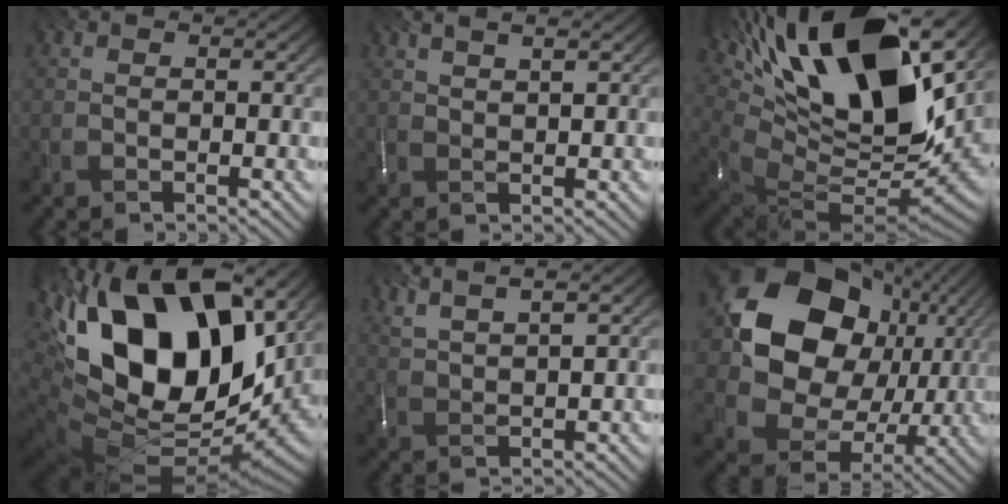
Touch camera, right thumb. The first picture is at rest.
{"total": 2.6, "force": [1.7, 0.2, 1.9], "torque": [-0.033, 0.005, 0.031]}
{"total": 19.2, "force": [7.8, 7.6, 15.9], "torque": [-0.283, 0.021, 0.141]}
{"total": 21.4, "force": [5.2, 13.1, 16.1], "torque": [-0.348, -0.006, 0.108]}
{"total": 5.2, "force": [3.9, 0.7, 3.3], "torque": [-0.059, 0.012, 0.063]}
{"total": 17.2, "force": [3.1, 13.6, 10.1], "torque": [-0.205, 0.001, 0.060]}